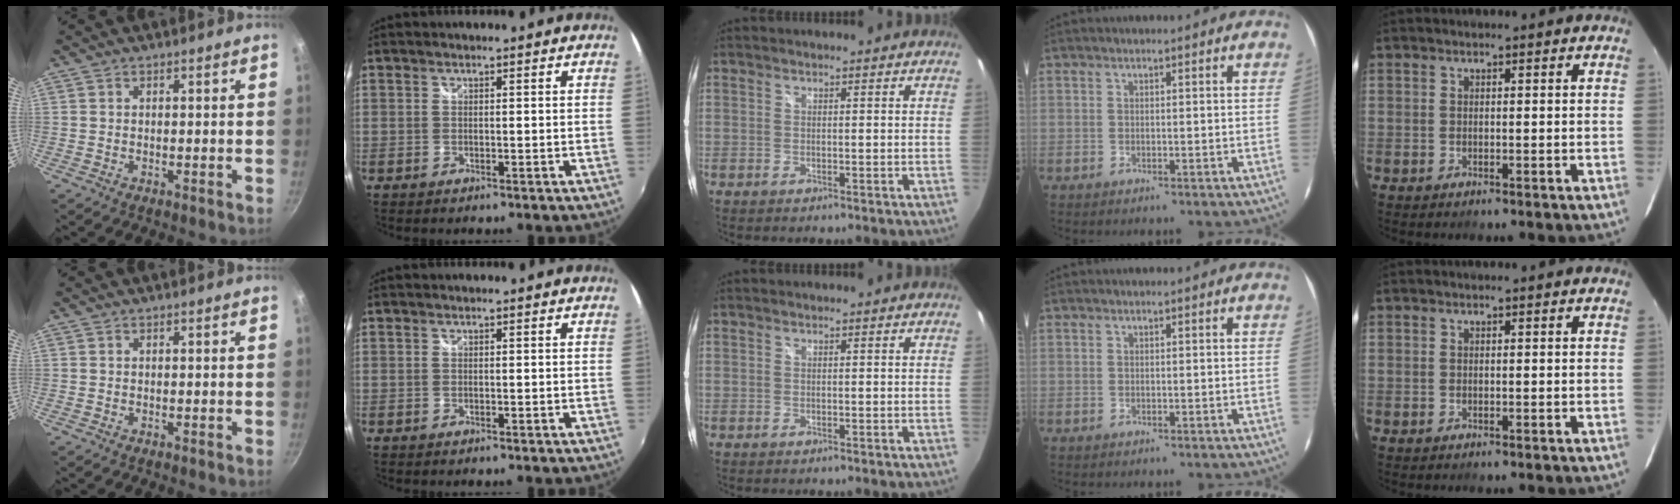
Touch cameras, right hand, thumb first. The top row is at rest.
{}